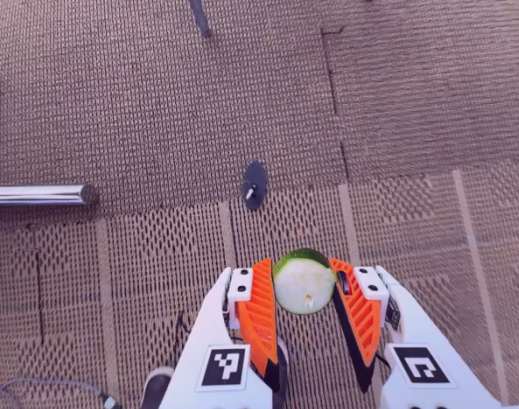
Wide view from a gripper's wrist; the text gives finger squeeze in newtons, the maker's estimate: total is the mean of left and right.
{"total": 8.9, "left": 8.5, "right": 9.3}